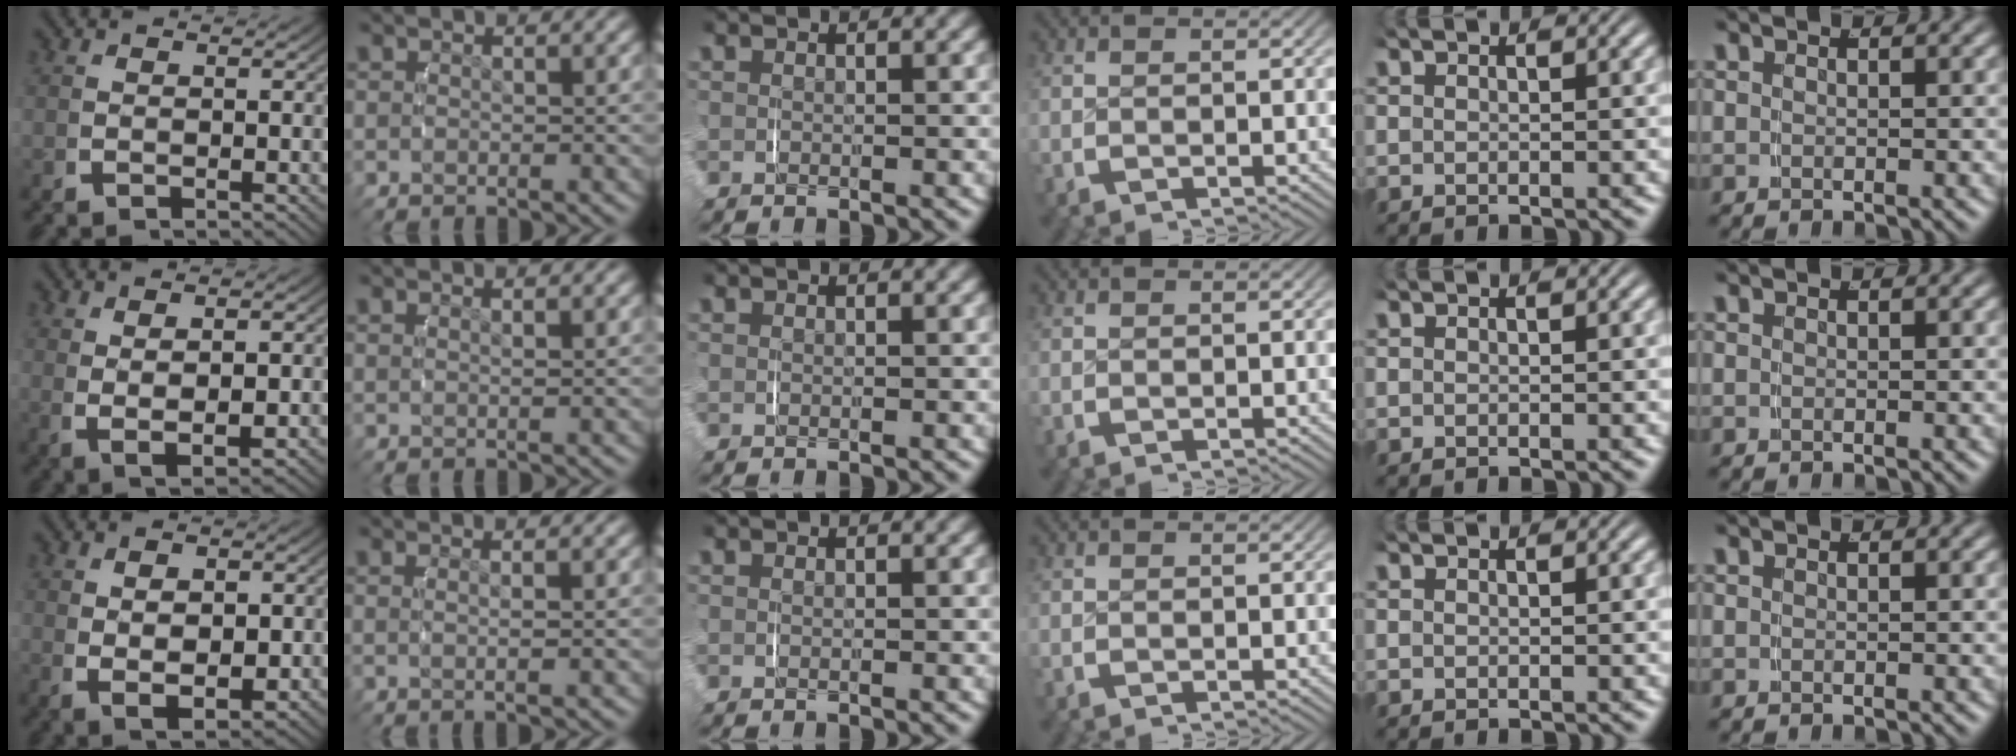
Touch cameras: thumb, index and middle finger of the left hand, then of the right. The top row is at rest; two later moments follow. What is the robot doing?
{"motion": "lift_and_place", "object": "scarf"}